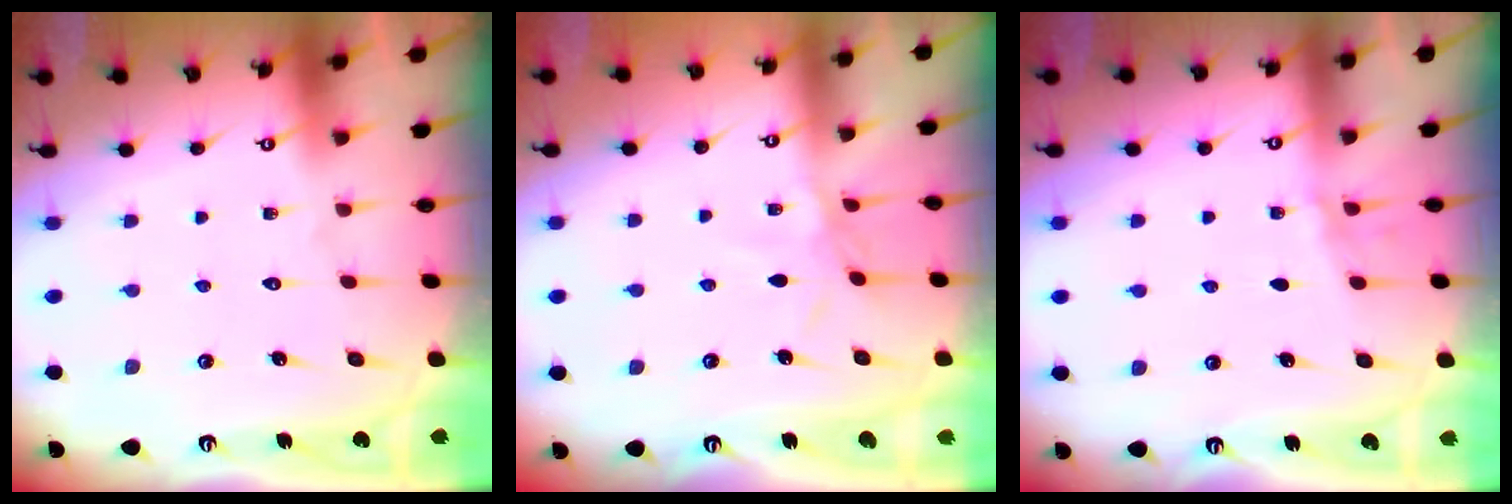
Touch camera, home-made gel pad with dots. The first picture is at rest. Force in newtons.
{"total": 4.6, "press": 4.6, "slide": 0.4}
{"total": 2.1, "press": 2.1, "slide": 0.2}